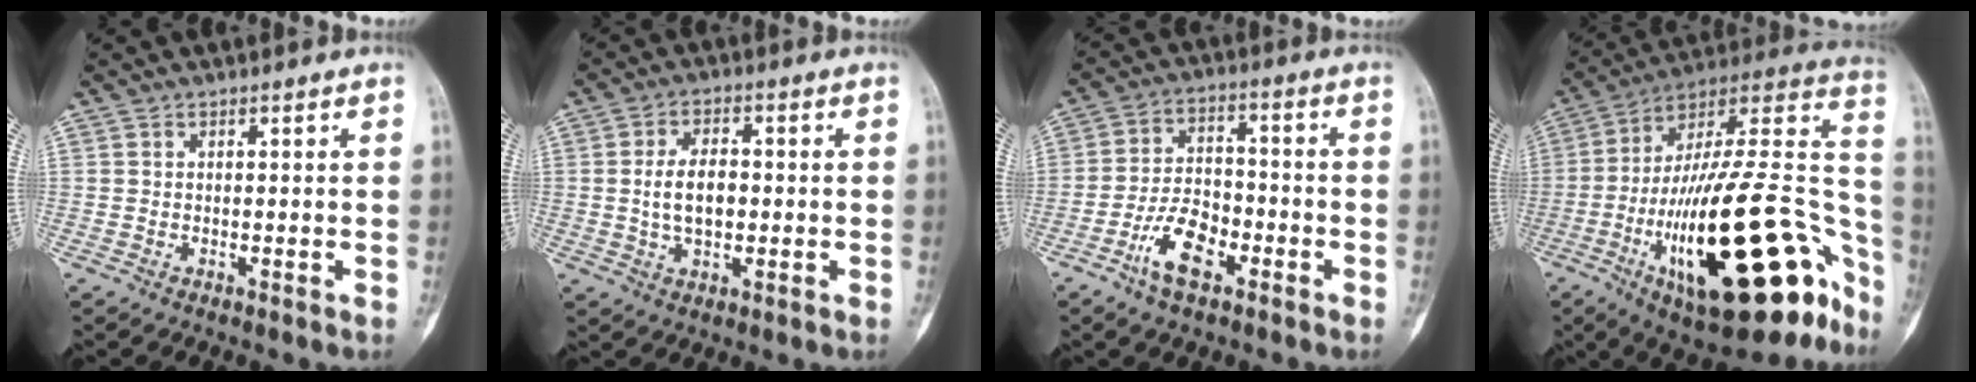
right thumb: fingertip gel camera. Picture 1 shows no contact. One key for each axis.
{"total": 7.0, "fx": -0.3, "fy": 4.0, "fz": 5.7, "tx": -0.101, "ty": 0.009, "tz": -0.006}
{"total": 9.4, "fx": -4.9, "fy": 4.8, "fz": 6.4, "tx": -0.106, "ty": 0.029, "tz": -0.092}
{"total": 37.3, "fx": -14.1, "fy": 13.0, "fz": 31.9, "tx": -0.419, "ty": 0.065, "tz": -0.214}